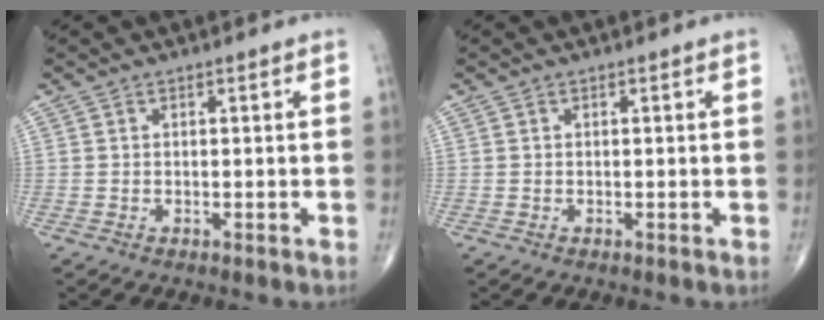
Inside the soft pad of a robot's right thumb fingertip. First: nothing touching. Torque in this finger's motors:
{"motor_torque": [-0.08, 0.08, -0.06, 0.04, 0.00]}